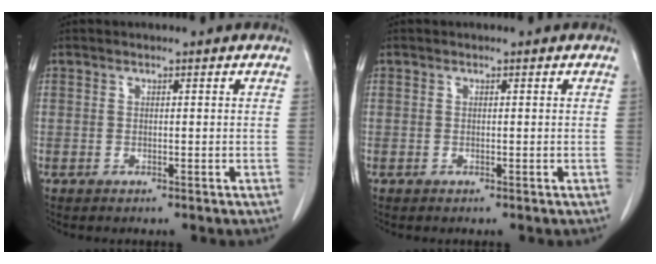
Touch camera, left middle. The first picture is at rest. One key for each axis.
{"total": 0.0}